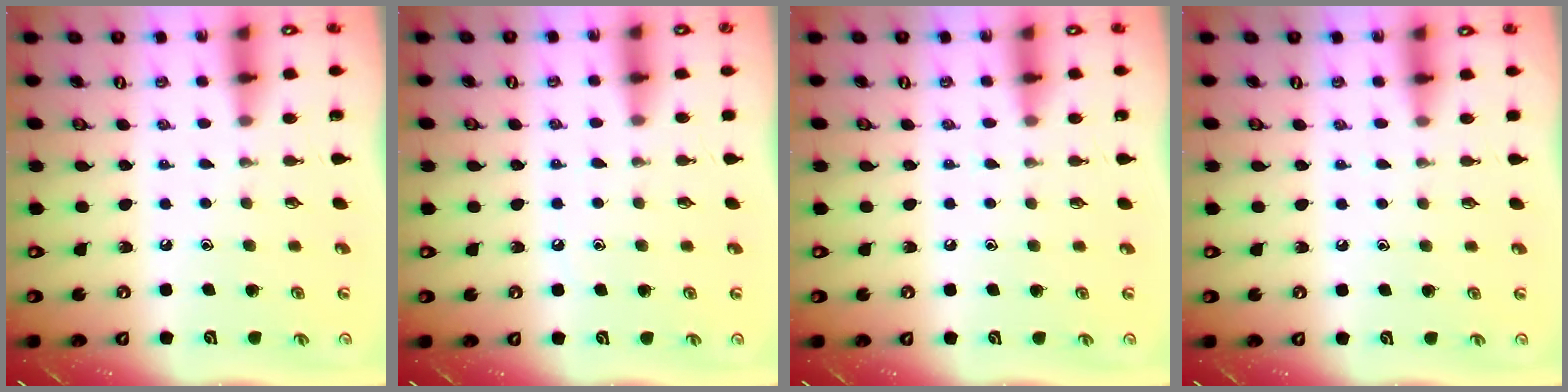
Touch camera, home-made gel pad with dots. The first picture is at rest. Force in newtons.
{"total": 6.2, "press": 6.1, "slide": 0.9}
{"total": 5.2, "press": 5.2, "slide": 0.5}
{"total": 2.9, "press": 2.9, "slide": 0.5}